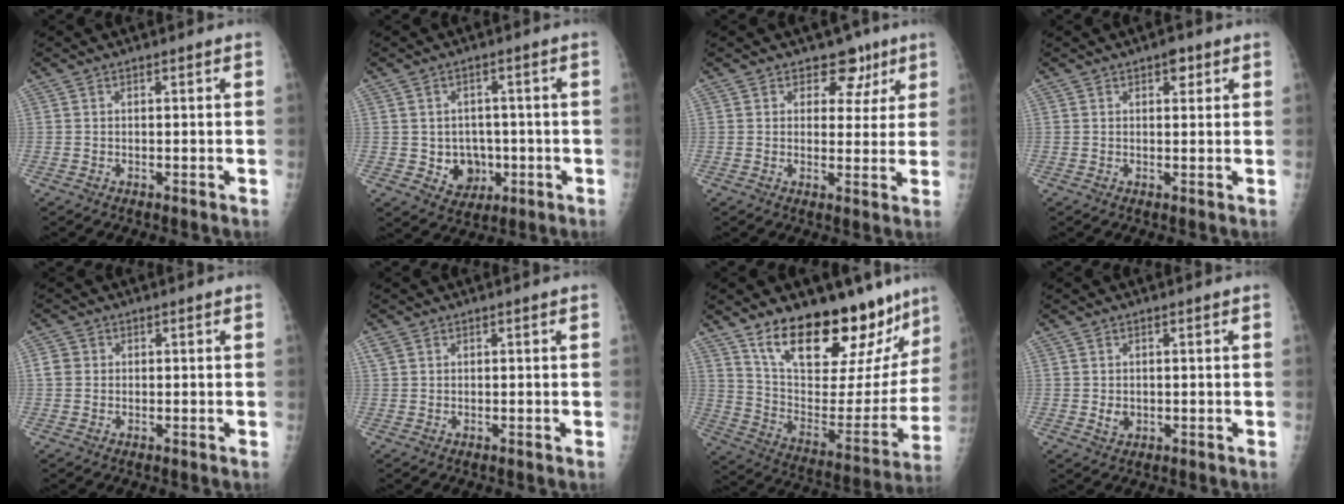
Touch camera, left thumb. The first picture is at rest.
{"total": 6.5, "force": [-1.1, 5.7, 2.8], "torque": [-0.006, 0.008, -0.006]}
{"total": 6.3, "force": [3.8, 4.5, 2.0], "torque": [0.019, -0.011, 0.048]}
{"total": 2.6, "force": [1.5, 1.4, 1.6], "torque": [-0.008, -0.003, 0.017]}
{"total": 2.4, "force": [0.2, 2.2, 0.9], "torque": [-0.007, 0.003, 0.003]}
{"total": 1.5, "force": [0.8, 1.1, 0.6], "torque": [-0.010, 0.007, 0.018]}
{"total": 28.2, "force": [20.2, 11.0, 16.3], "torque": [-0.202, -0.092, 0.312]}
{"total": 2.0, "force": [0.0, 1.7, 1.1], "torque": [-0.011, -0.001, 0.006]}